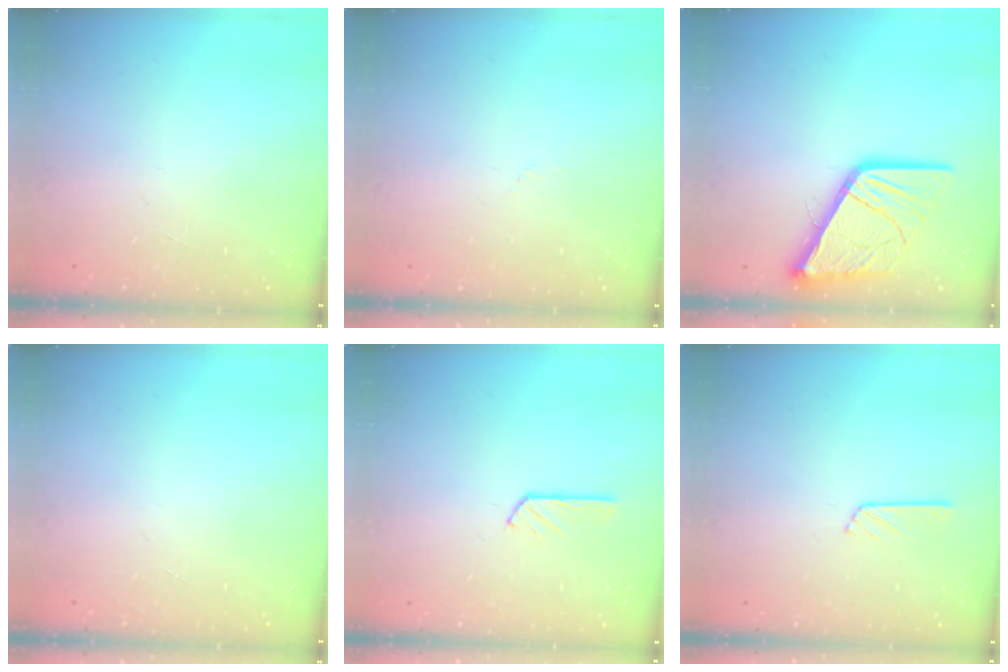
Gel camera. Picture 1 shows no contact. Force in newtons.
{"total": 2.5, "press": 2.4, "slide": 0.3}
{"total": 17.2, "press": 17.0, "slide": 2.0}
{"total": 0.0}
{"total": 2.8, "press": 2.8, "slide": 0.1}
{"total": 3.0, "press": 3.0, "slide": 0.3}